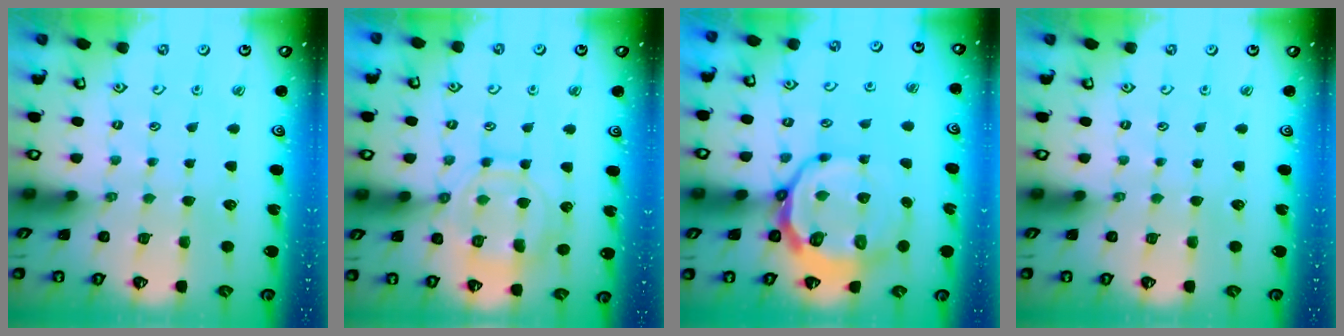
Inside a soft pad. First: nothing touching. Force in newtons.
{"total": 11.7, "press": 11.6, "slide": 1.2}
{"total": 11.9, "press": 11.4, "slide": 3.3}
{"total": 0.0}